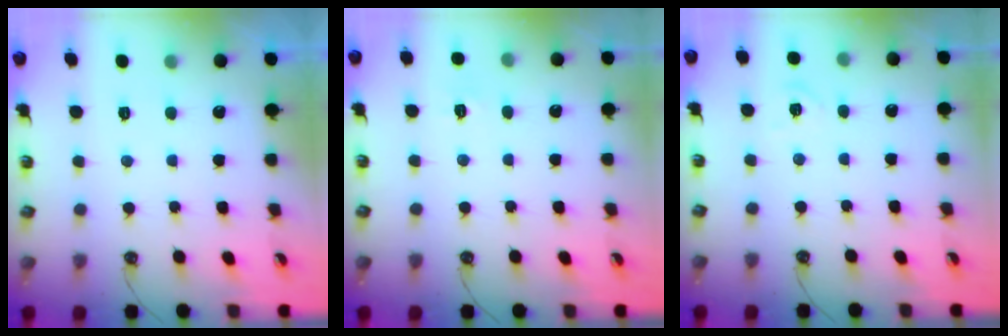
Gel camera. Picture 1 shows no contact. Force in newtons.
{"total": 4.7, "press": 4.6, "slide": 0.7}
{"total": 7.1, "press": 7.0, "slide": 0.5}